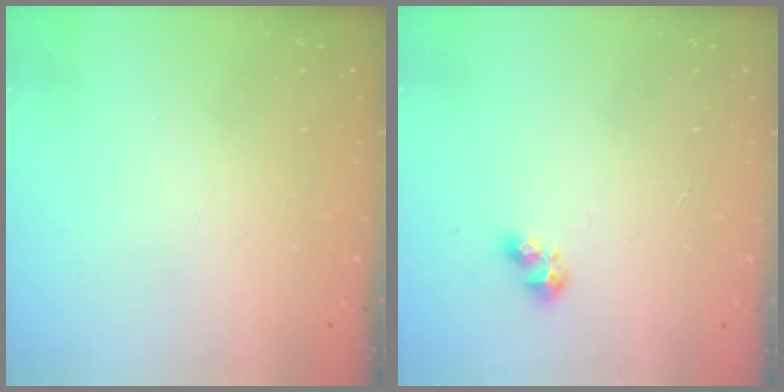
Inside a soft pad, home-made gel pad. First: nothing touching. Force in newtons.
{"total": 3.5, "press": 3.5, "slide": 0.3}